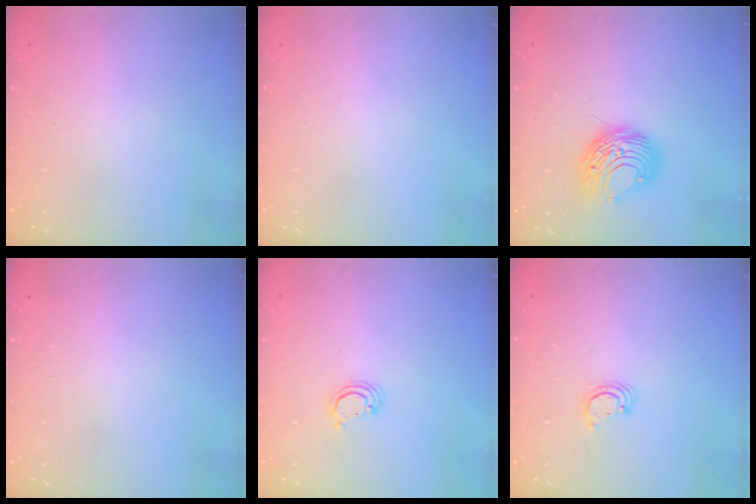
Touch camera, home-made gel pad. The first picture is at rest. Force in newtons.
{"total": 0.0}
{"total": 10.1, "press": 10.1, "slide": 0.8}
{"total": 0.0}
{"total": 2.2, "press": 2.2, "slide": 0.2}
{"total": 2.7, "press": 2.7, "slide": 0.2}